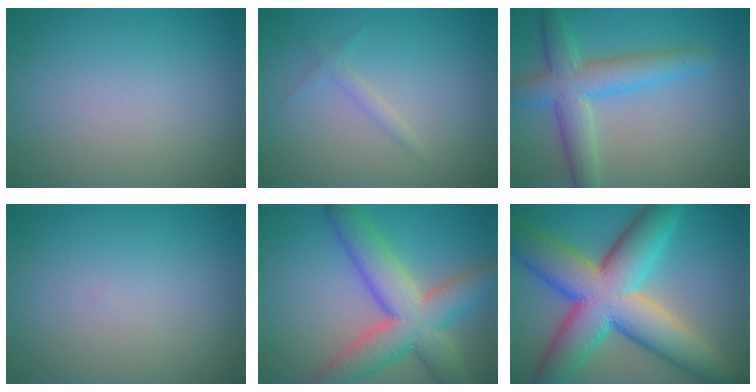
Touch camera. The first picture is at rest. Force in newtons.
{"total": 1.1, "press": 1.1, "slide": 0.1}
{"total": 5.5, "press": 5.5, "slide": 0.3}
{"total": 0.0}
{"total": 8.8, "press": 8.8, "slide": 0.8}
{"total": 13.6, "press": 13.6, "slide": 0.6}